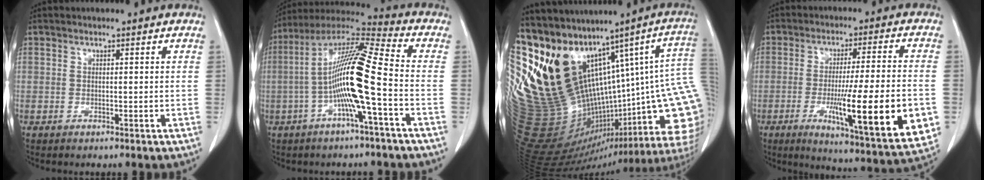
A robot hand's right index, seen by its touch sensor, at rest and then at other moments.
{"total": 14.8, "force": [-2.9, 0.1, 14.5], "torque": [-0.274, 0.016, -0.066]}
{"total": 29.3, "force": [15.5, 10.6, 22.4], "torque": [-0.365, -0.010, 0.288]}
{"total": 20.3, "force": [-5.1, 1.1, 19.6], "torque": [-0.256, -0.035, -0.071]}